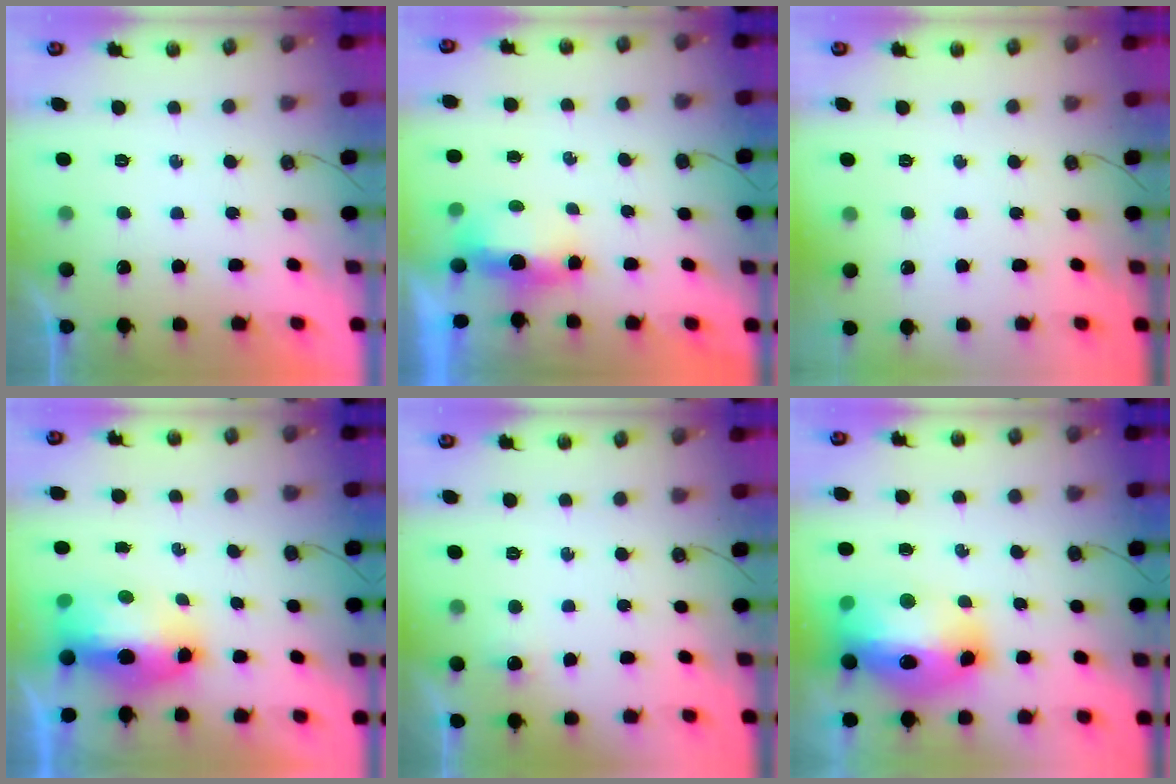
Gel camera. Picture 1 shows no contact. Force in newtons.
{"total": 5.2, "press": 5.0, "slide": 1.4}
{"total": 0.0}
{"total": 11.3, "press": 11.2, "slide": 1.8}
{"total": 3.0, "press": 2.8, "slide": 1.0}
{"total": 22.5, "press": 20.0, "slide": 10.4}